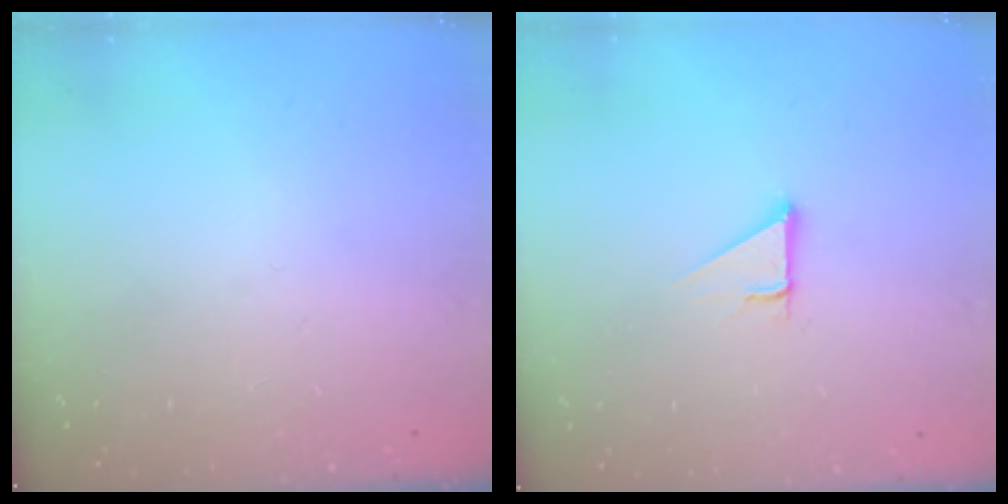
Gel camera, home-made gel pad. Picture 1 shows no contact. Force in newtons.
{"total": 2.9, "press": 2.9, "slide": 0.1}